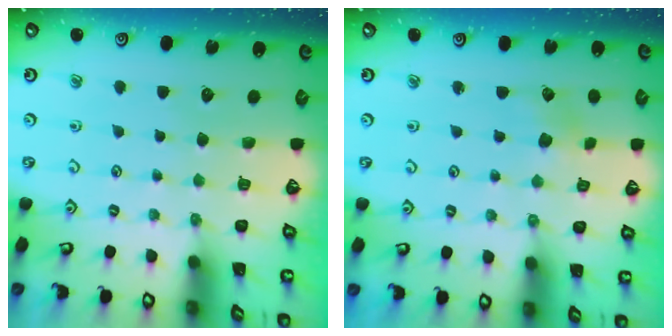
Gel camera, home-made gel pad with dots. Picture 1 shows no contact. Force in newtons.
{"total": 4.8, "press": 4.8, "slide": 0.6}